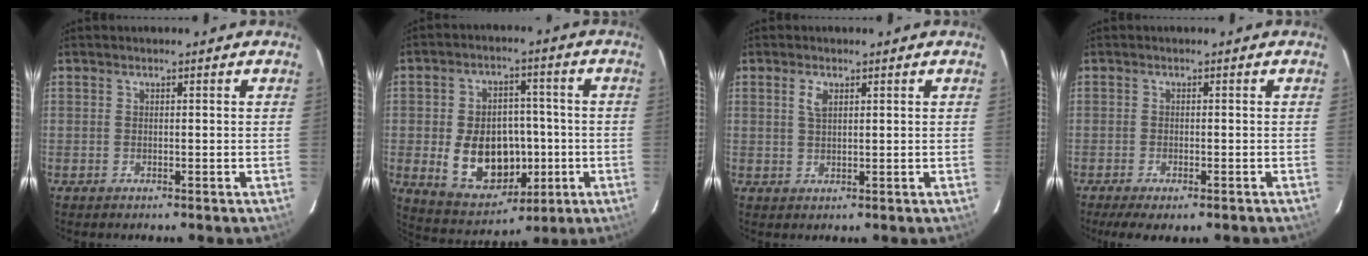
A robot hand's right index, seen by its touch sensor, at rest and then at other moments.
{"total": 14.7, "force": [-2.5, 10.6, 9.9], "torque": [-0.205, 0.008, -0.013]}
{"total": 2.3, "force": [1.0, 1.1, 1.7], "torque": [-0.034, 0.003, 0.019]}
{"total": 6.1, "force": [-4.4, 1.6, 3.9], "torque": [-0.089, -0.028, -0.070]}